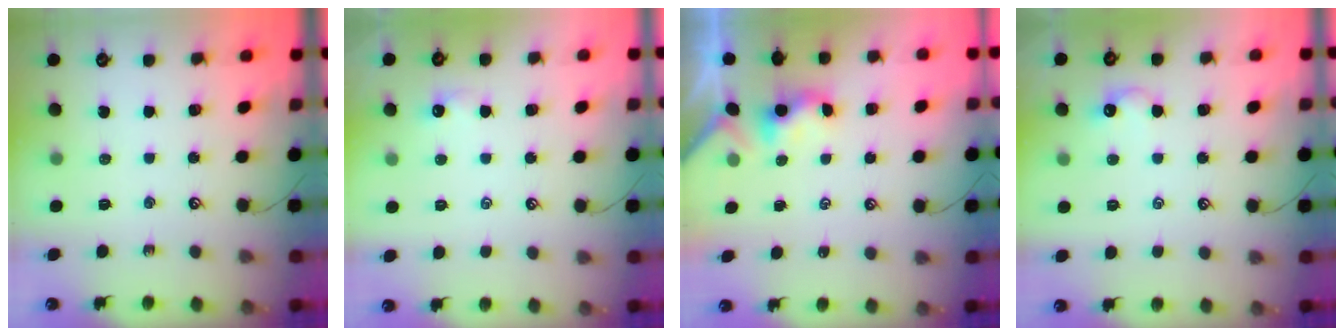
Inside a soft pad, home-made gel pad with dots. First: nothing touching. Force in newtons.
{"total": 2.5, "press": 2.4, "slide": 0.4}
{"total": 0.8, "press": 0.7, "slide": 0.4}
{"total": 1.1, "press": 0.9, "slide": 0.5}